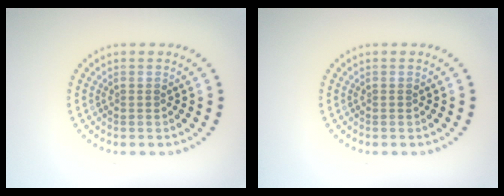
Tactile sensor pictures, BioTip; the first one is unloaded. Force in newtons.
{"total": 0.0}